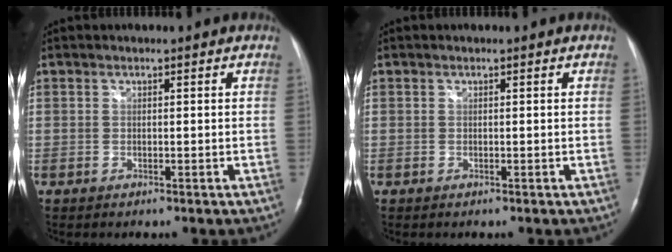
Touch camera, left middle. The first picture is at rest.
{"total": 0.0}